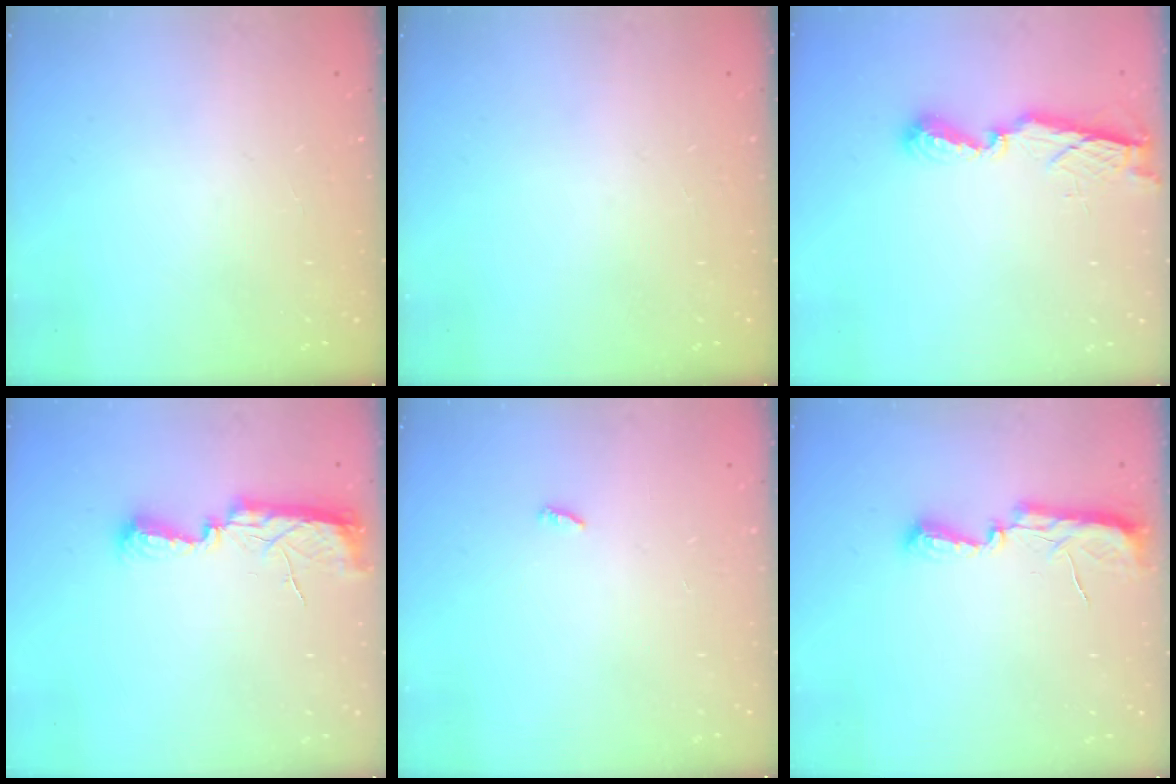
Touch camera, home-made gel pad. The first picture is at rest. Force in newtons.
{"total": 0.0}
{"total": 7.2, "press": 7.2, "slide": 0.2}
{"total": 10.0, "press": 8.9, "slide": 4.5}
{"total": 2.3, "press": 2.3, "slide": 0.2}
{"total": 7.7, "press": 7.6, "slide": 1.0}